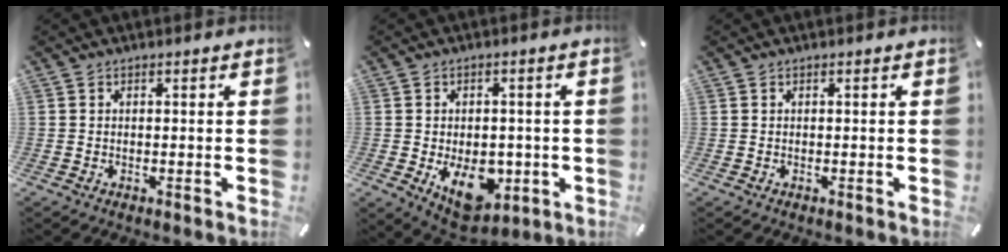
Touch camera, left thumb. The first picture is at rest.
{"total": 11.5, "force": [-3.1, 7.6, 8.0], "torque": [-0.116, -0.004, -0.050]}
{"total": 0.0}